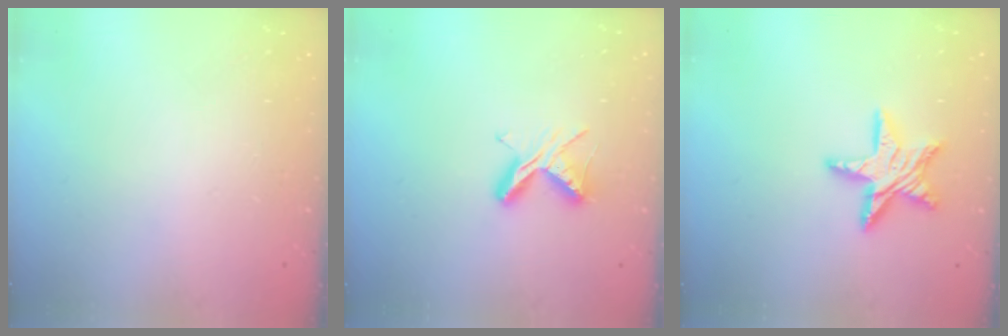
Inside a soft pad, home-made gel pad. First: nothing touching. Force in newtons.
{"total": 6.8, "press": 6.7, "slide": 0.7}
{"total": 13.1, "press": 13.0, "slide": 1.2}